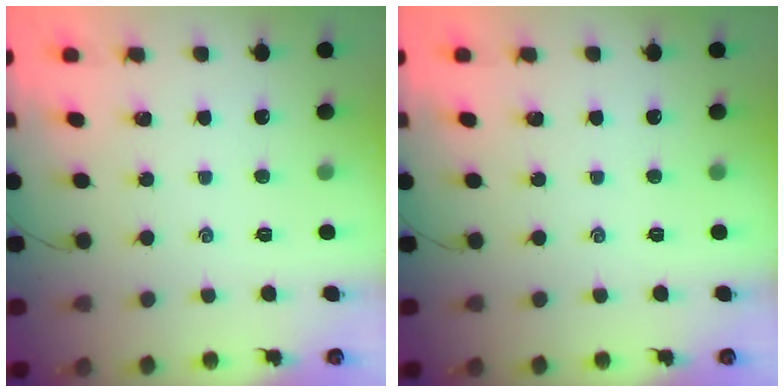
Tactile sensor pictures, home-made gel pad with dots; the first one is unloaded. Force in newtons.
{"total": 0.0}